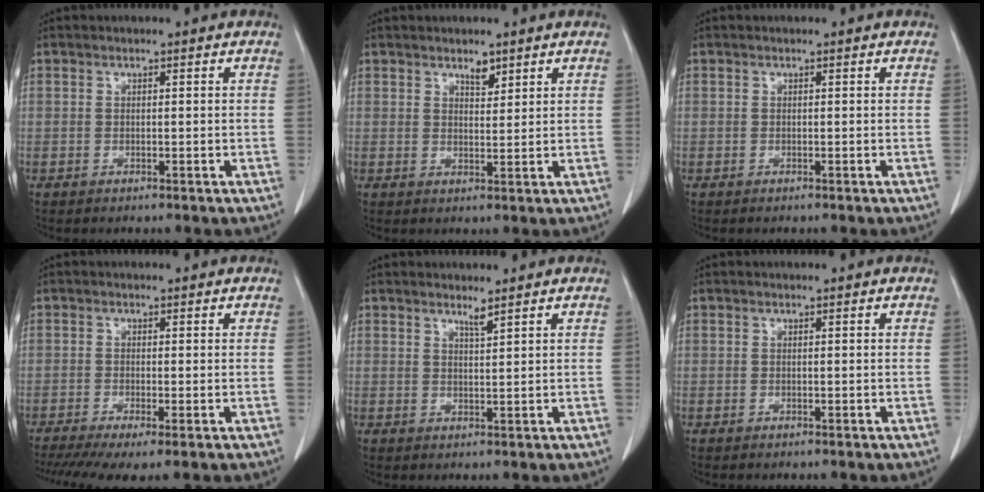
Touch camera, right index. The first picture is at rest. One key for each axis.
{"total": 2.1, "fx": 1.7, "fy": 0.8, "fz": 1.0, "tx": -0.017, "ty": -0.006, "tz": 0.029}
{"total": 0.0}
{"total": 7.2, "fx": -4.8, "fy": 1.2, "fz": 5.2, "tx": -0.086, "ty": -0.014, "tz": -0.082}
{"total": 1.4, "fx": 1.2, "fy": -0.4, "fz": 0.7, "tx": -0.015, "ty": -0.010, "tz": 0.023}
{"total": 0.0}